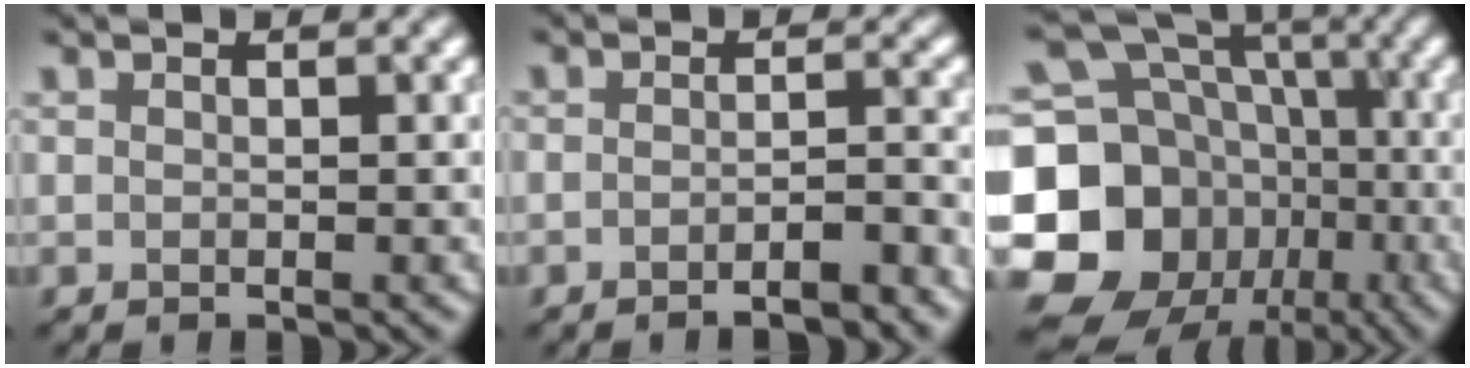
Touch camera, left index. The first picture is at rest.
{"total": 2.5, "force": [-2.0, 0.3, 1.4], "torque": [-0.015, 0.003, -0.036]}
{"total": 19.1, "force": [-5.7, 16.2, 8.2], "torque": [-0.191, -0.001, -0.114]}